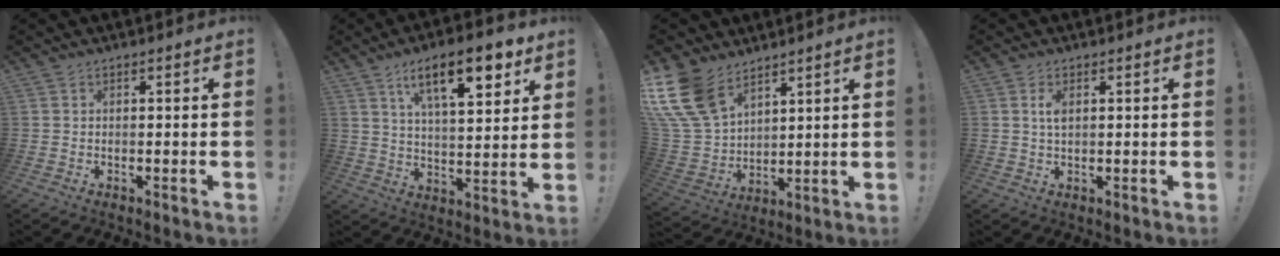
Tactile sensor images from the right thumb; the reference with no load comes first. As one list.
[{"total": 16.3, "force": [8.7, 5.5, 12.6], "torque": [-0.190, -0.032, 0.135]}, {"total": 17.3, "force": [10.5, 10.3, 9.1], "torque": [-0.204, -0.059, 0.202]}, {"total": 2.9, "force": [0.9, 1.3, 2.5], "torque": [-0.041, 0.000, 0.013]}]